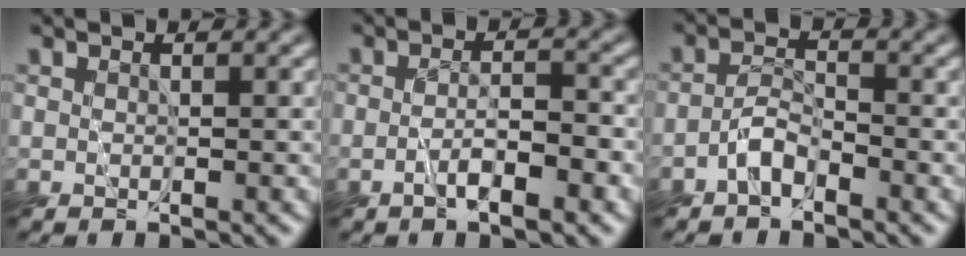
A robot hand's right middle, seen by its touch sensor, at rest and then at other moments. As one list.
[{"total": 3.1, "force": [-1.6, 0.9, 2.5], "torque": [-0.039, 0.002, -0.029]}, {"total": 2.3, "force": [-1.8, 0.9, 1.1], "torque": [-0.022, 0.008, -0.042]}]